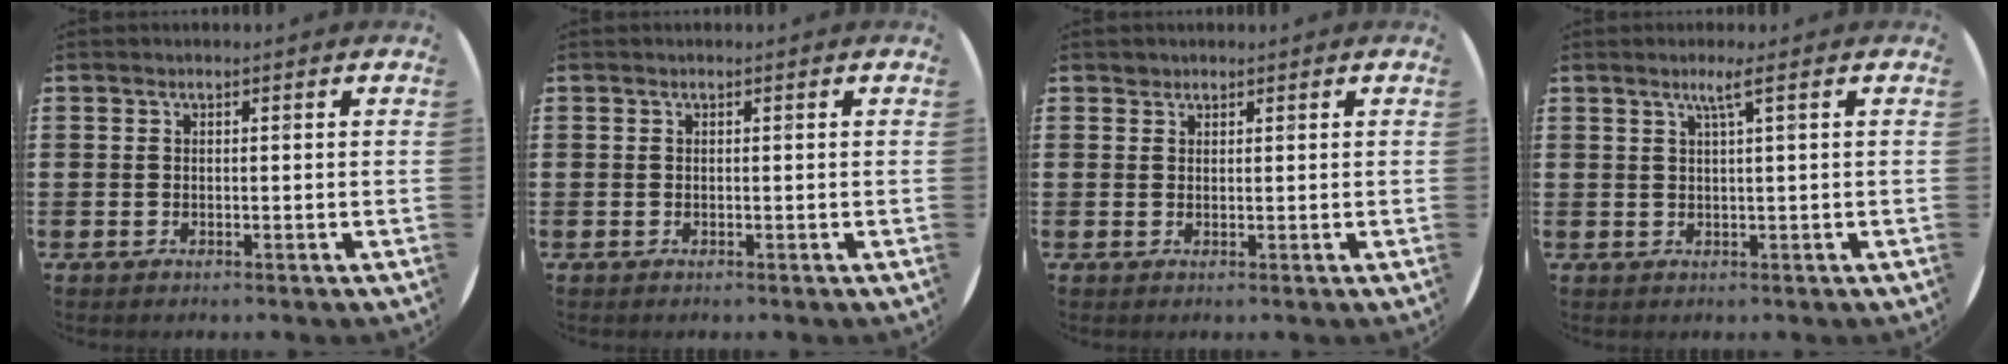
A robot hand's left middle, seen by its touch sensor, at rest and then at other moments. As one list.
[{"total": 0.0}, {"total": 0.9, "force": [0.8, 0.4, -0.1], "torque": [0.008, -0.002, 0.013]}, {"total": 2.3, "force": [1.2, -0.2, 2.0], "torque": [-0.039, 0.000, 0.018]}]